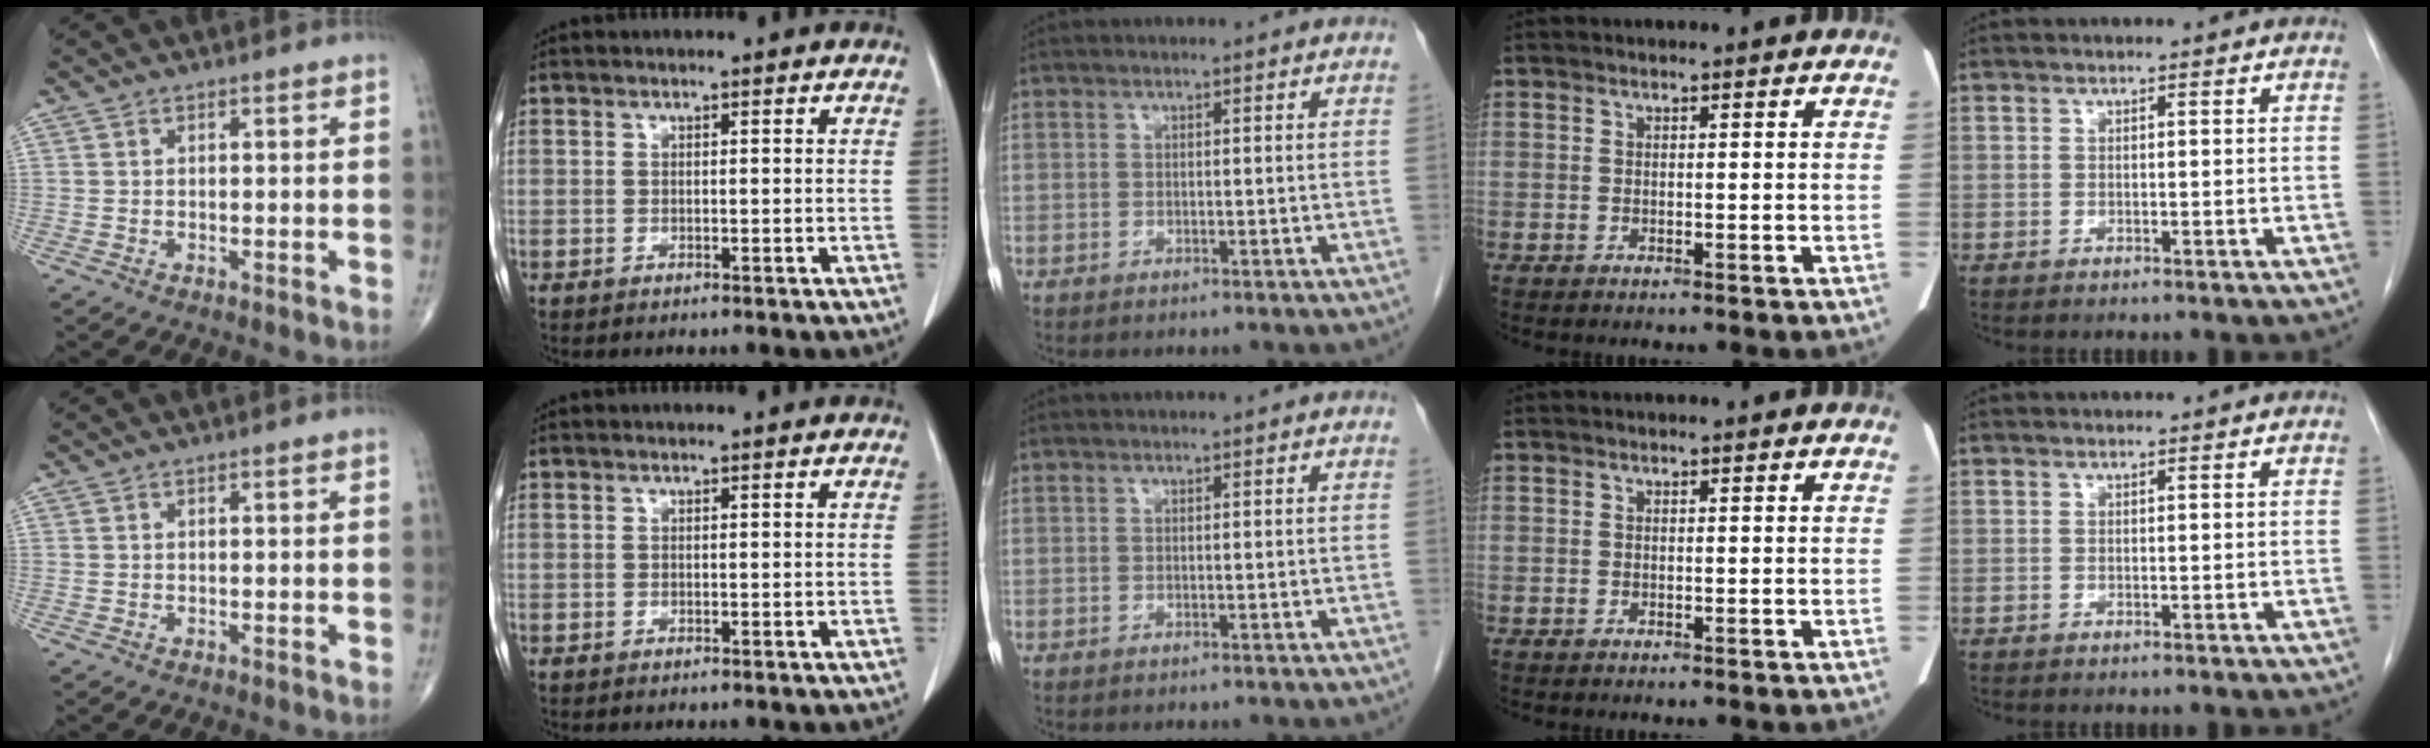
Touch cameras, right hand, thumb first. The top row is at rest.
{}